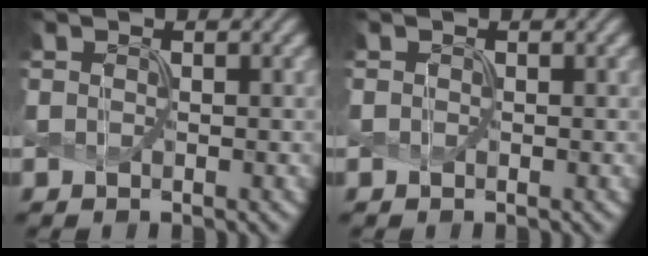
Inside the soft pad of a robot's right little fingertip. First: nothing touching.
{"total": 0.0}